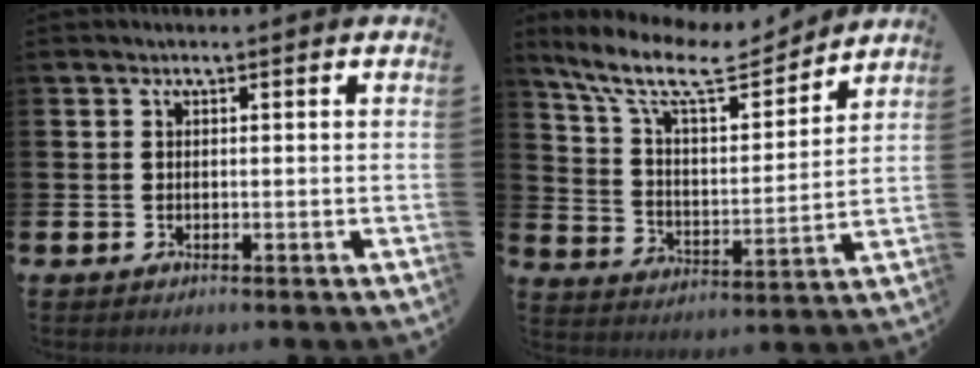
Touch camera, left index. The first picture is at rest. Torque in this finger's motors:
{"motor_torque": [0.96, -1.18, 0.66, 0.21]}